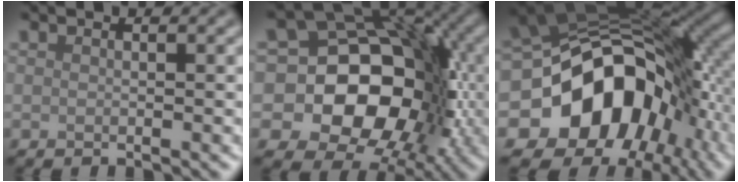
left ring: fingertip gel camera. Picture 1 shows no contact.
{"total": 16.3, "force": [-2.5, 13.2, 9.3], "torque": [-0.110, 0.017, -0.073]}
{"total": 16.9, "force": [-4.1, 12.3, 10.8], "torque": [-0.172, -0.015, -0.062]}